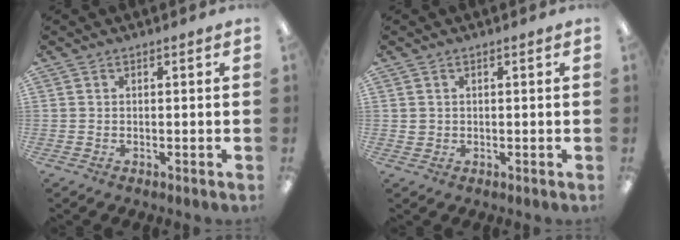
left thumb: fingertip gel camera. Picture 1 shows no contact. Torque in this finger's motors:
{"motor_torque": [-0.22, 0.08, -0.31, 0.30, 0.00]}